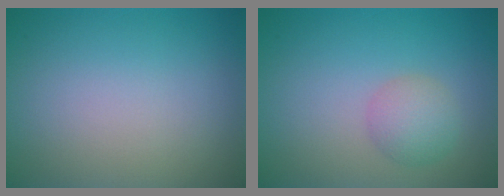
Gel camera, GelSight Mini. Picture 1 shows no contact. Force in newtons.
{"total": 2.5, "press": 2.5, "slide": 0.0}